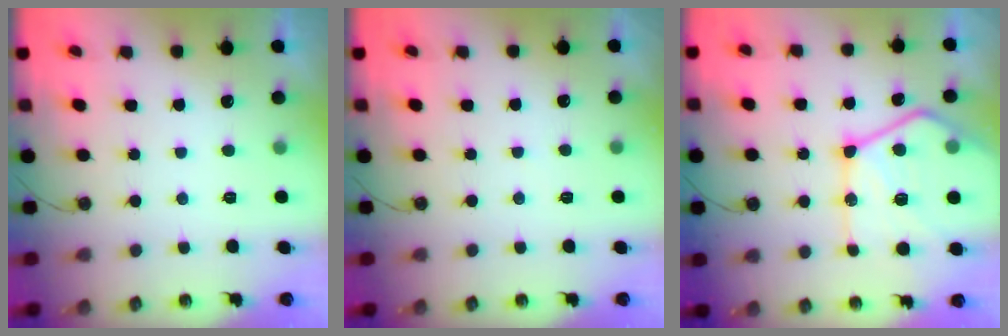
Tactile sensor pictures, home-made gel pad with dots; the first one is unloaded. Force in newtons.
{"total": 2.5, "press": 2.5, "slide": 0.4}
{"total": 23.3, "press": 23.2, "slide": 2.7}